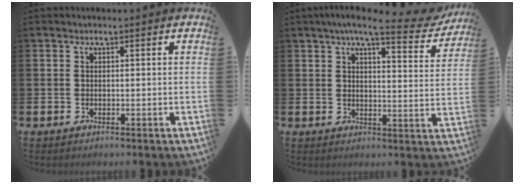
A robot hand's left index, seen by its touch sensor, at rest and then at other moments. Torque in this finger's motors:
{"motor_torque": [1.05, -1.09, 0.82, 0.19]}